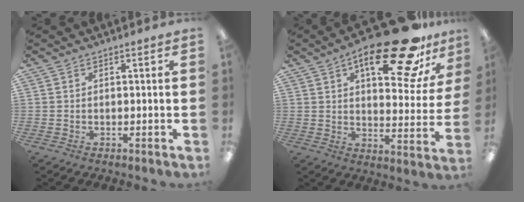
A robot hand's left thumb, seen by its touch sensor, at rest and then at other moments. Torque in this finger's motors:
{"motor_torque": [0.71, 0.89, 1.59, -1.20, 0.31]}